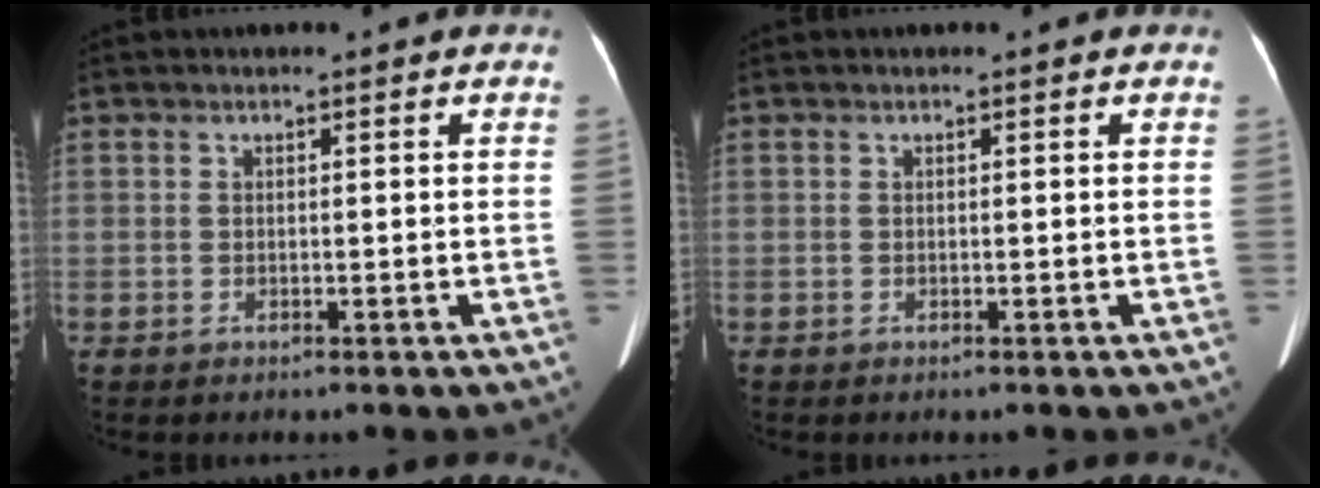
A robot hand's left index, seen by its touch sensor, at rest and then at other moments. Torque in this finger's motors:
{"motor_torque": [0.01, 0.01, 0.00, 0.01]}